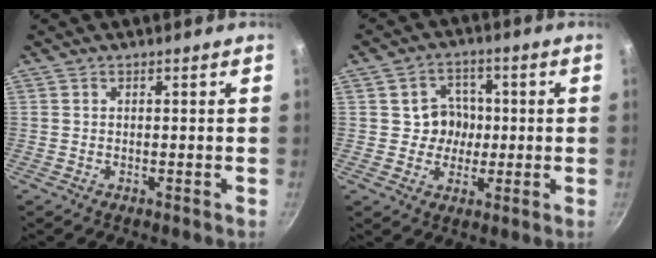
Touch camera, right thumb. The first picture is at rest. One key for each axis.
{"total": 6.6, "fx": 0.0, "fy": 6.1, "fz": 2.5, "tx": 0.004, "ty": 0.006, "tz": -0.006}